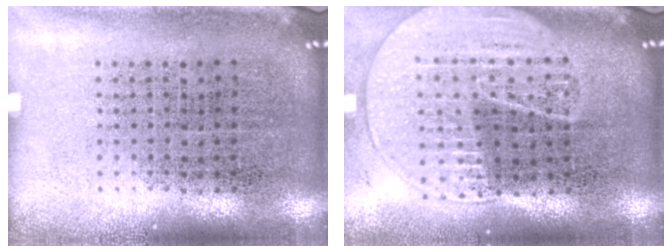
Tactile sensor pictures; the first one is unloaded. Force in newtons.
{"total": 2.0, "press": 1.8, "slide": 1.0}